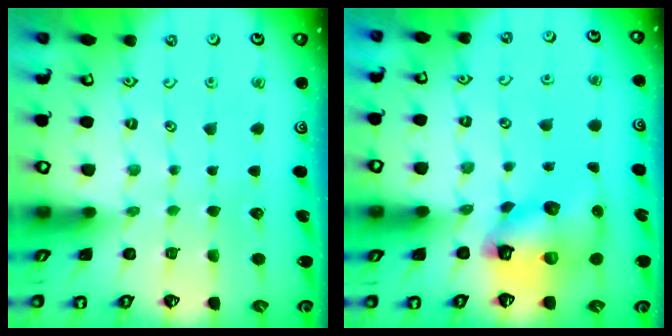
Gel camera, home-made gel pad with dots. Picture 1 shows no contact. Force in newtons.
{"total": 12.6, "press": 12.5, "slide": 1.7}